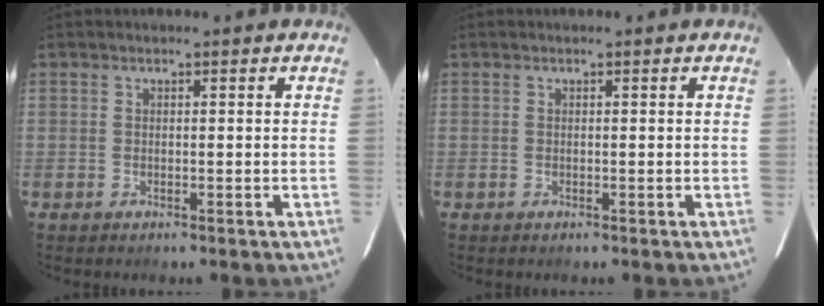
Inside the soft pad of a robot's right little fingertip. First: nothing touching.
{"total": 0.0}